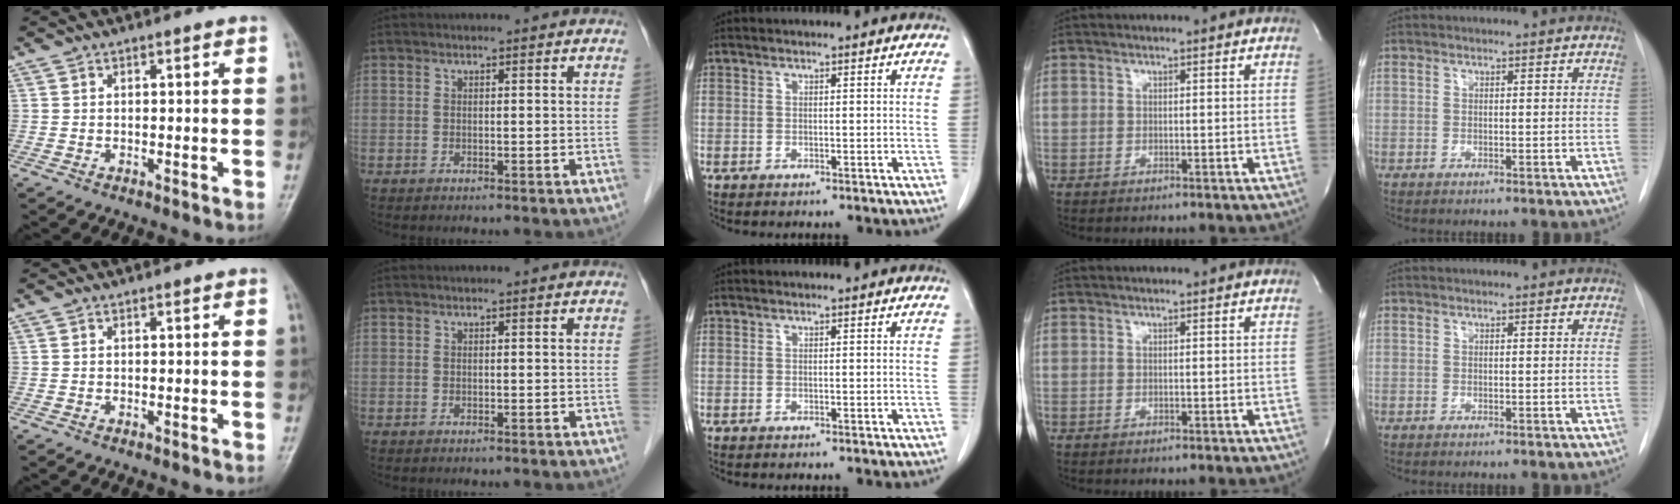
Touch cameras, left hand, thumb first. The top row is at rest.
{}